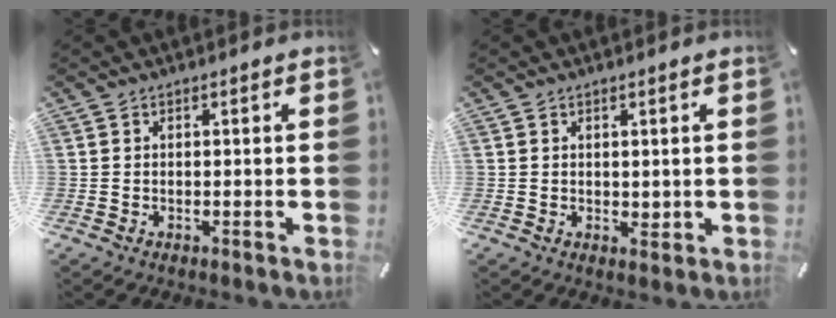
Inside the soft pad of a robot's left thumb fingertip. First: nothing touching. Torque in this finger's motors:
{"motor_torque": [0.00, 0.00, -0.28, -0.26, 0.00]}